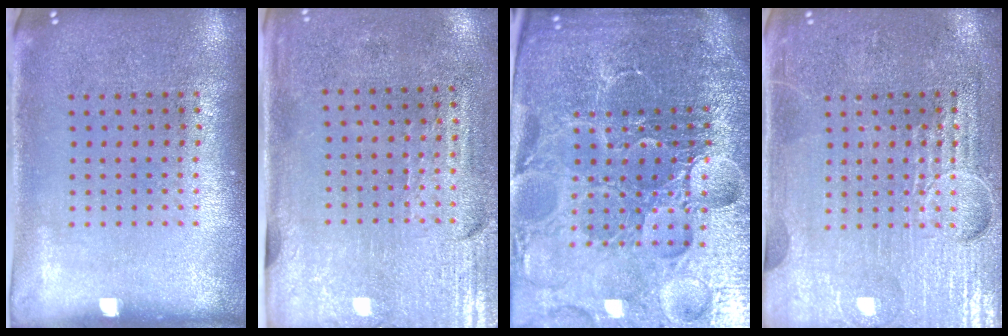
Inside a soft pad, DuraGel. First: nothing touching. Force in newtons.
{"total": 3.1, "press": 2.6, "slide": 1.6}
{"total": 6.7, "press": 5.9, "slide": 3.2}
{"total": 4.1, "press": 4.0, "slide": 0.7}